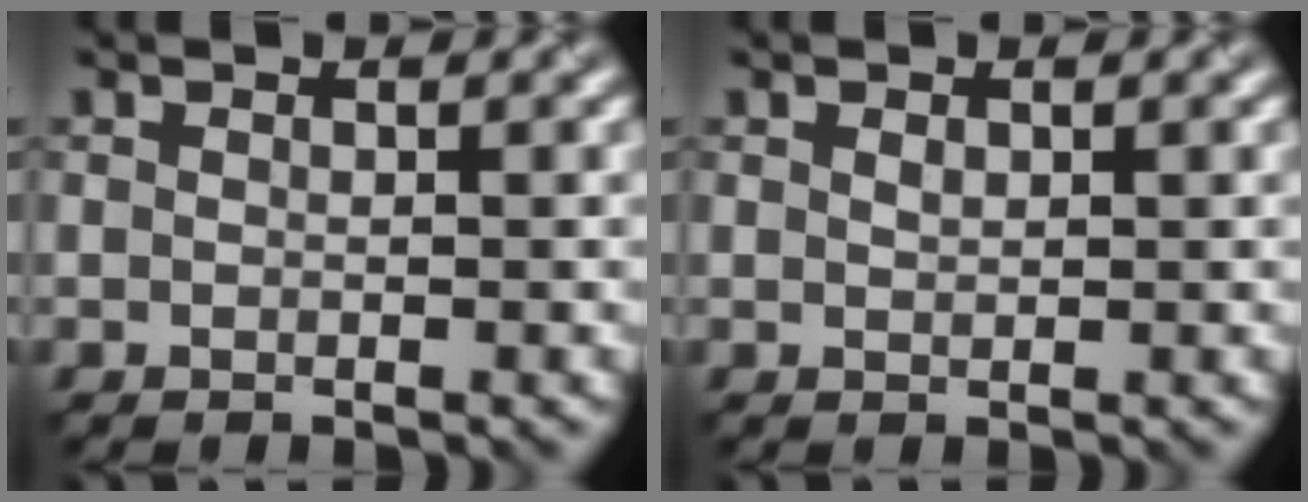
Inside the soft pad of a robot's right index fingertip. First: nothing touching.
{"total": 0.6, "force": [0.3, 0.3, 0.4], "torque": [-0.009, -0.001, 0.008]}